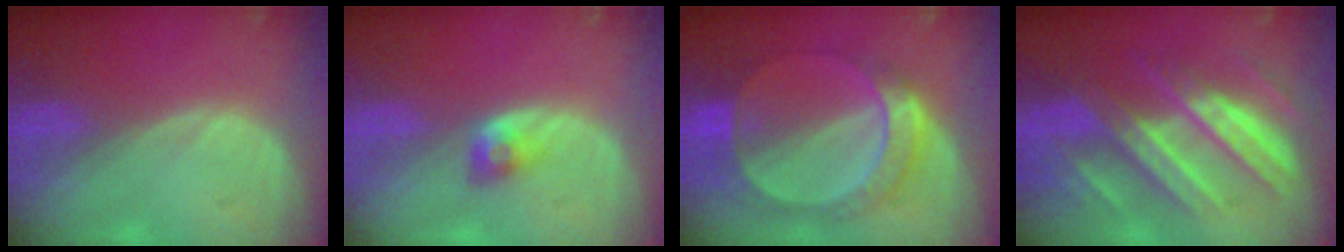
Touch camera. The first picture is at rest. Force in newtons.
{"total": 2.8, "press": 2.4, "slide": 1.4}
{"total": 8.2, "press": 7.7, "slide": 2.7}
{"total": 11.1, "press": 11.1, "slide": 1.0}